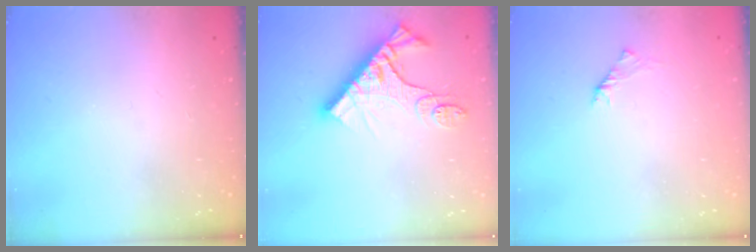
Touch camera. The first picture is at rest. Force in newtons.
{"total": 12.8, "press": 12.7, "slide": 1.3}
{"total": 2.0, "press": 1.9, "slide": 0.6}